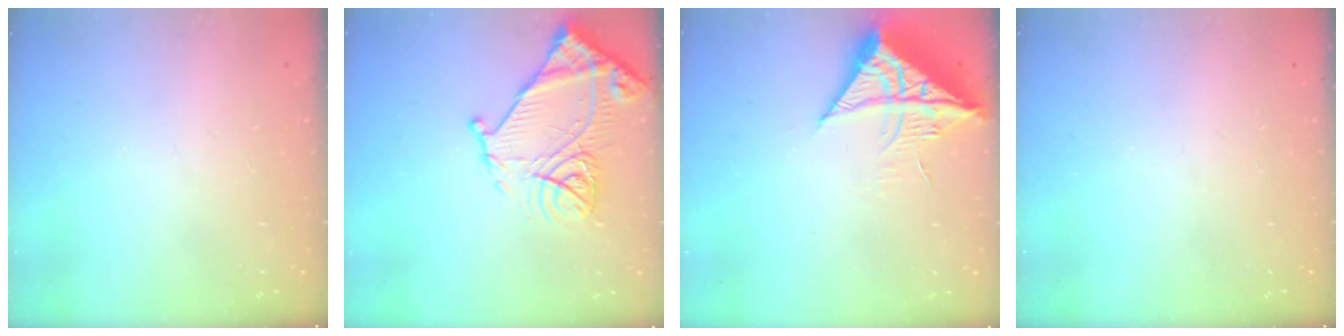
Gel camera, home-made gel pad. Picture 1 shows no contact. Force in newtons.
{"total": 16.4, "press": 16.3, "slide": 1.6}
{"total": 10.5, "press": 10.5, "slide": 1.0}
{"total": 0.0}